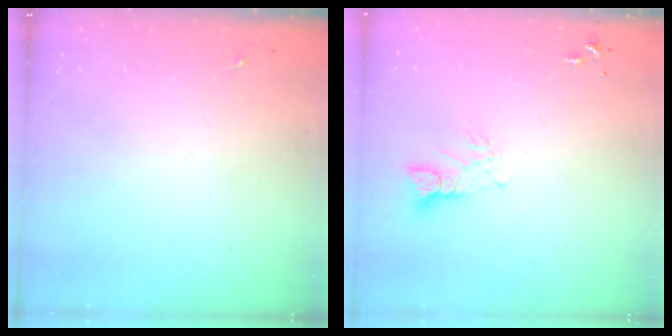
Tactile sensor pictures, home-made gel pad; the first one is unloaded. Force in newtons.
{"total": 4.0, "press": 4.0, "slide": 0.4}